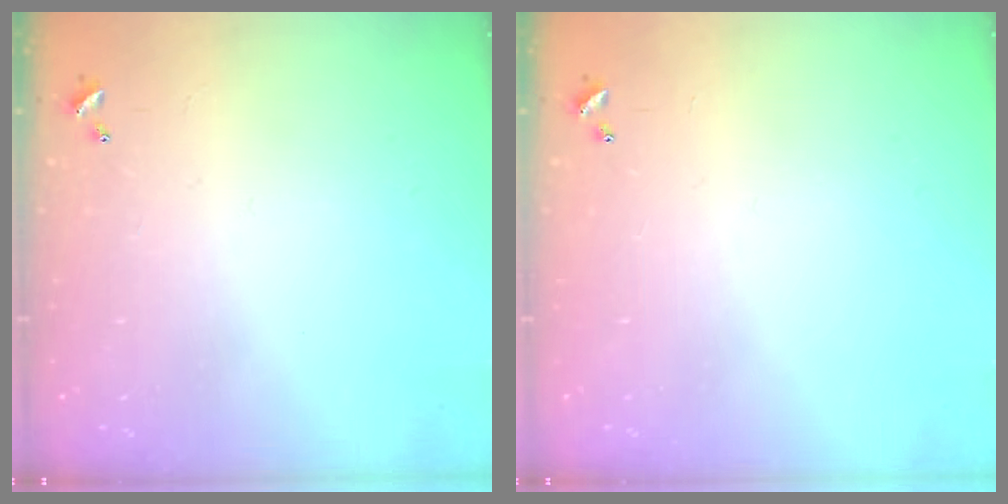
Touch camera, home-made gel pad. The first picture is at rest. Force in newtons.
{"total": 0.0}